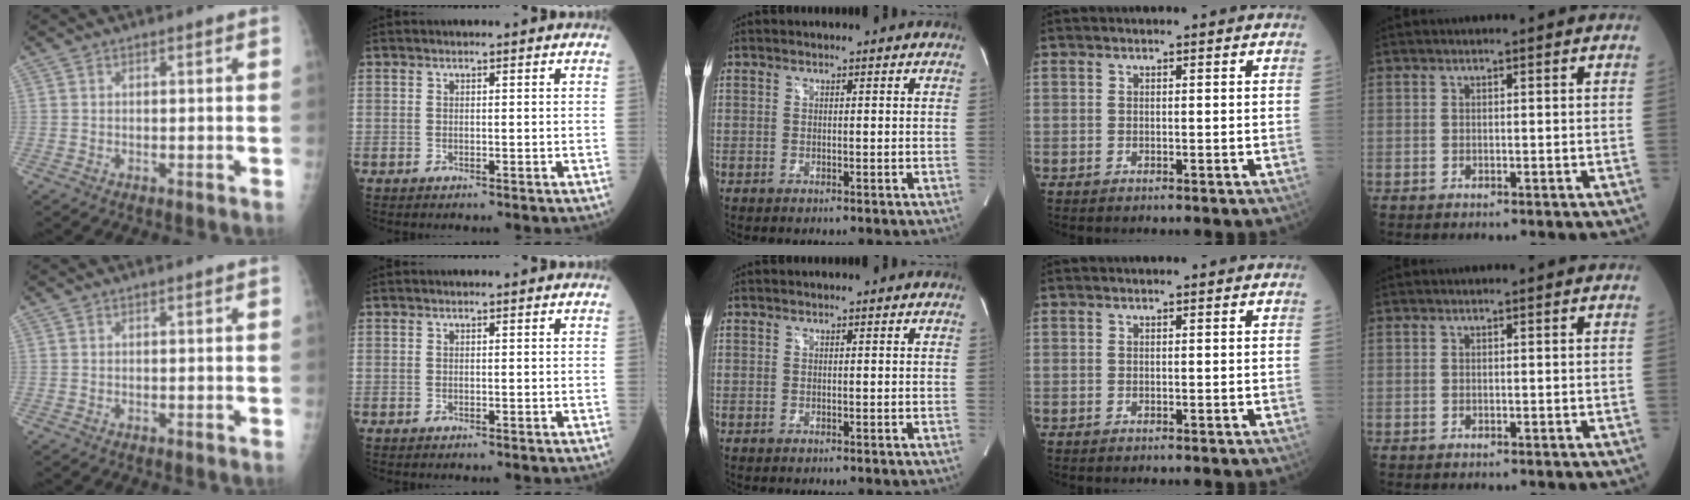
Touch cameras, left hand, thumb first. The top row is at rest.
{}